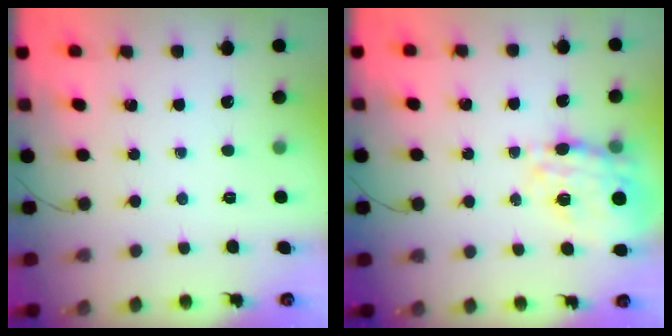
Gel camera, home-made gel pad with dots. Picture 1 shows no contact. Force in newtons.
{"total": 16.6, "press": 16.2, "slide": 3.6}